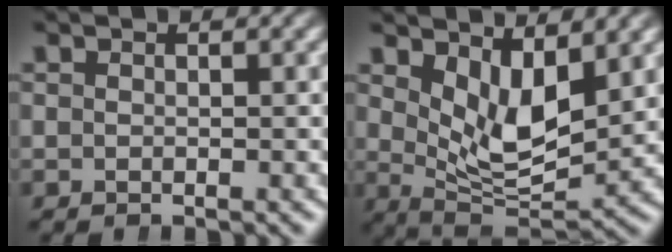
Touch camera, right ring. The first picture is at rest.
{"total": 6.9, "force": [1.7, 3.7, 5.5], "torque": [-0.086, -0.022, 0.036]}